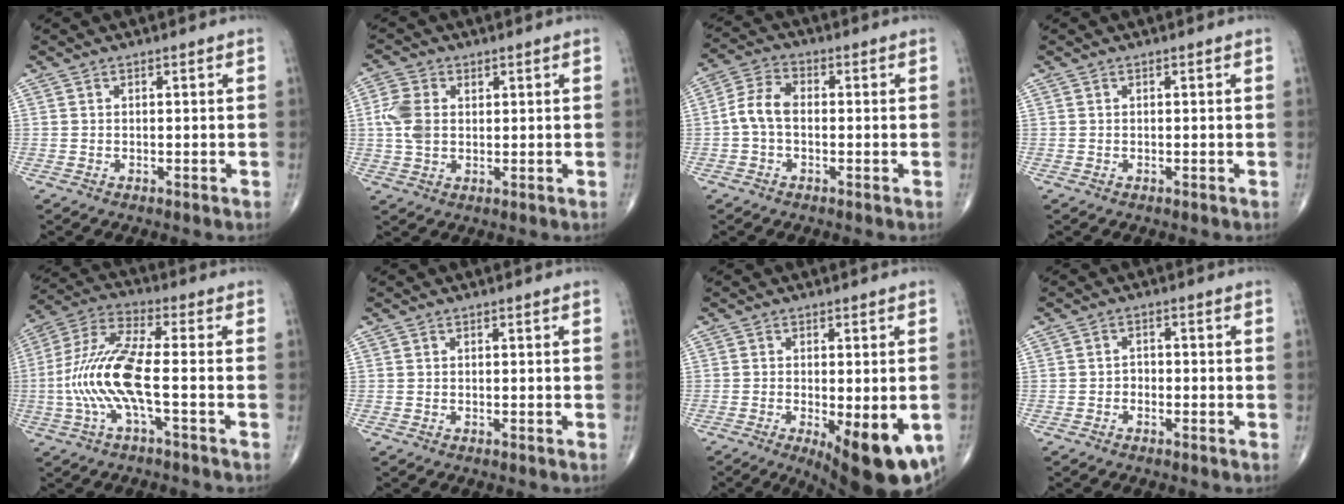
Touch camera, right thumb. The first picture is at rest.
{"total": 6.7, "force": [1.0, 4.9, 4.4], "torque": [-0.086, 0.003, 0.019]}
{"total": 6.0, "force": [-0.7, 3.8, 4.6], "torque": [-0.092, 0.020, -0.023]}
{"total": 0.0}
{"total": 13.2, "force": [-2.5, 3.0, 12.7], "torque": [-0.293, 0.034, -0.052]}
{"total": 0.0}
{"total": 14.4, "force": [-5.1, 5.0, 12.5], "torque": [-0.136, -0.017, -0.059]}
{"total": 1.5, "force": [-0.8, 1.1, 0.7], "torque": [0.000, 0.008, -0.018]}